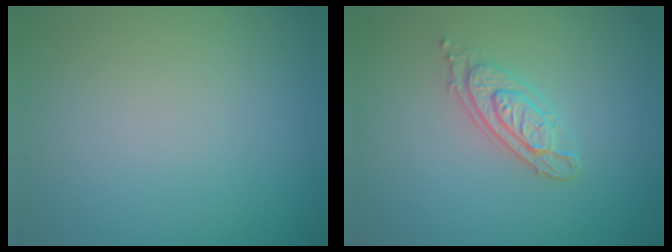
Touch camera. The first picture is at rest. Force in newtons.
{"total": 2.9, "press": 2.6, "slide": 1.4}